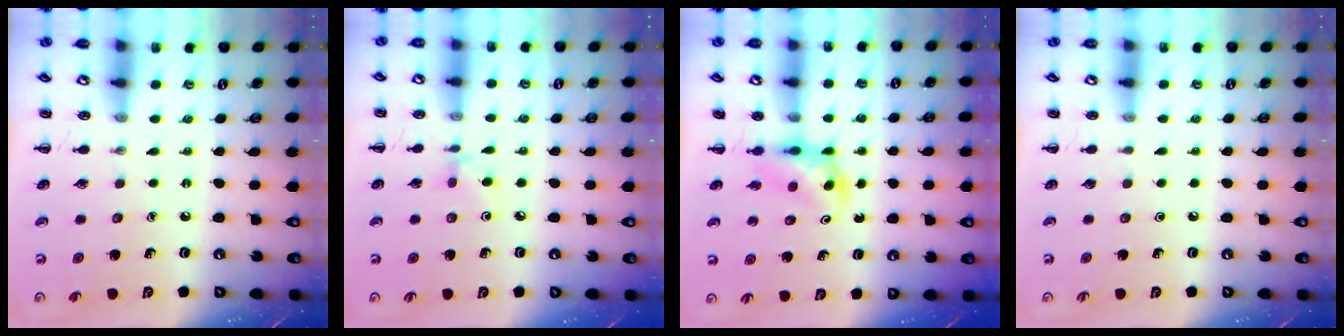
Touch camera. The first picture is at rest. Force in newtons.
{"total": 4.6, "press": 4.3, "slide": 1.8}
{"total": 4.0, "press": 3.8, "slide": 1.2}
{"total": 0.0}